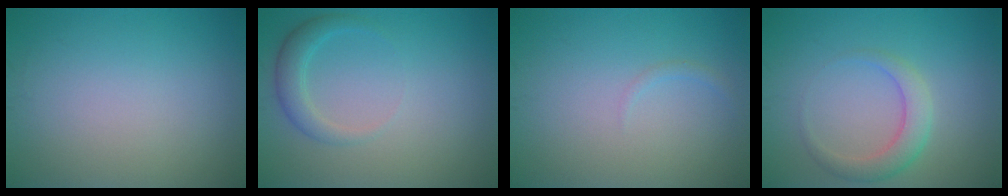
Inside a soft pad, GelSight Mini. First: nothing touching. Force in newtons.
{"total": 2.2, "press": 2.2, "slide": 0.2}
{"total": 0.6, "press": 0.6, "slide": 0.1}
{"total": 2.9, "press": 2.9, "slide": 0.1}